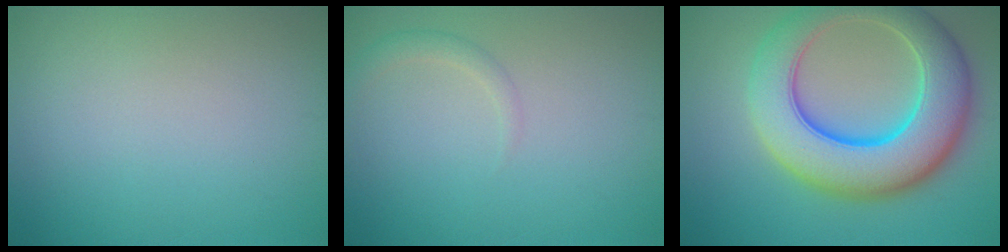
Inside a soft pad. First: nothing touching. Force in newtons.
{"total": 1.2, "press": 1.2, "slide": 0.1}
{"total": 10.5, "press": 10.5, "slide": 0.2}